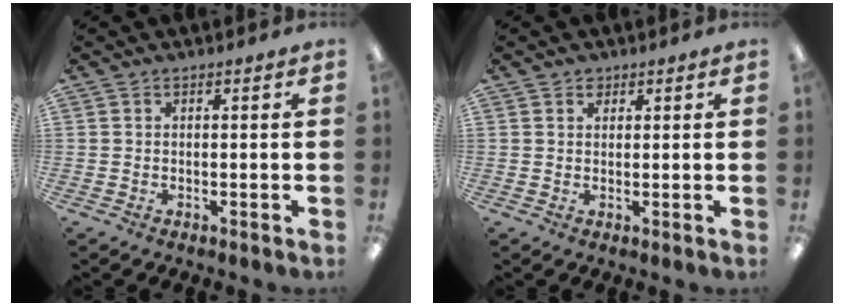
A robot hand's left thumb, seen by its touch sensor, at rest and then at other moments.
{"total": 1.6, "force": [1.2, 1.1, 0.4], "torque": [-0.001, -0.003, 0.020]}